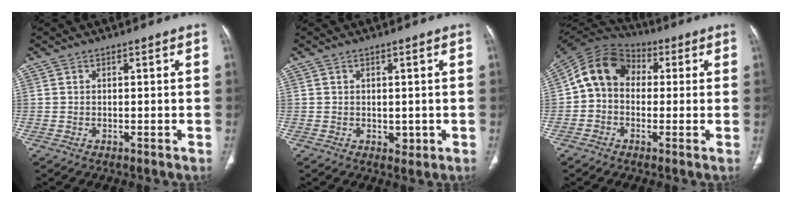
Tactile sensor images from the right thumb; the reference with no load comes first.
{"total": 1.7, "force": [0.0, 1.4, 1.0], "torque": [-0.010, -0.002, 0.005]}
{"total": 11.1, "force": [0.7, 8.8, 6.8], "torque": [-0.110, 0.036, -0.007]}